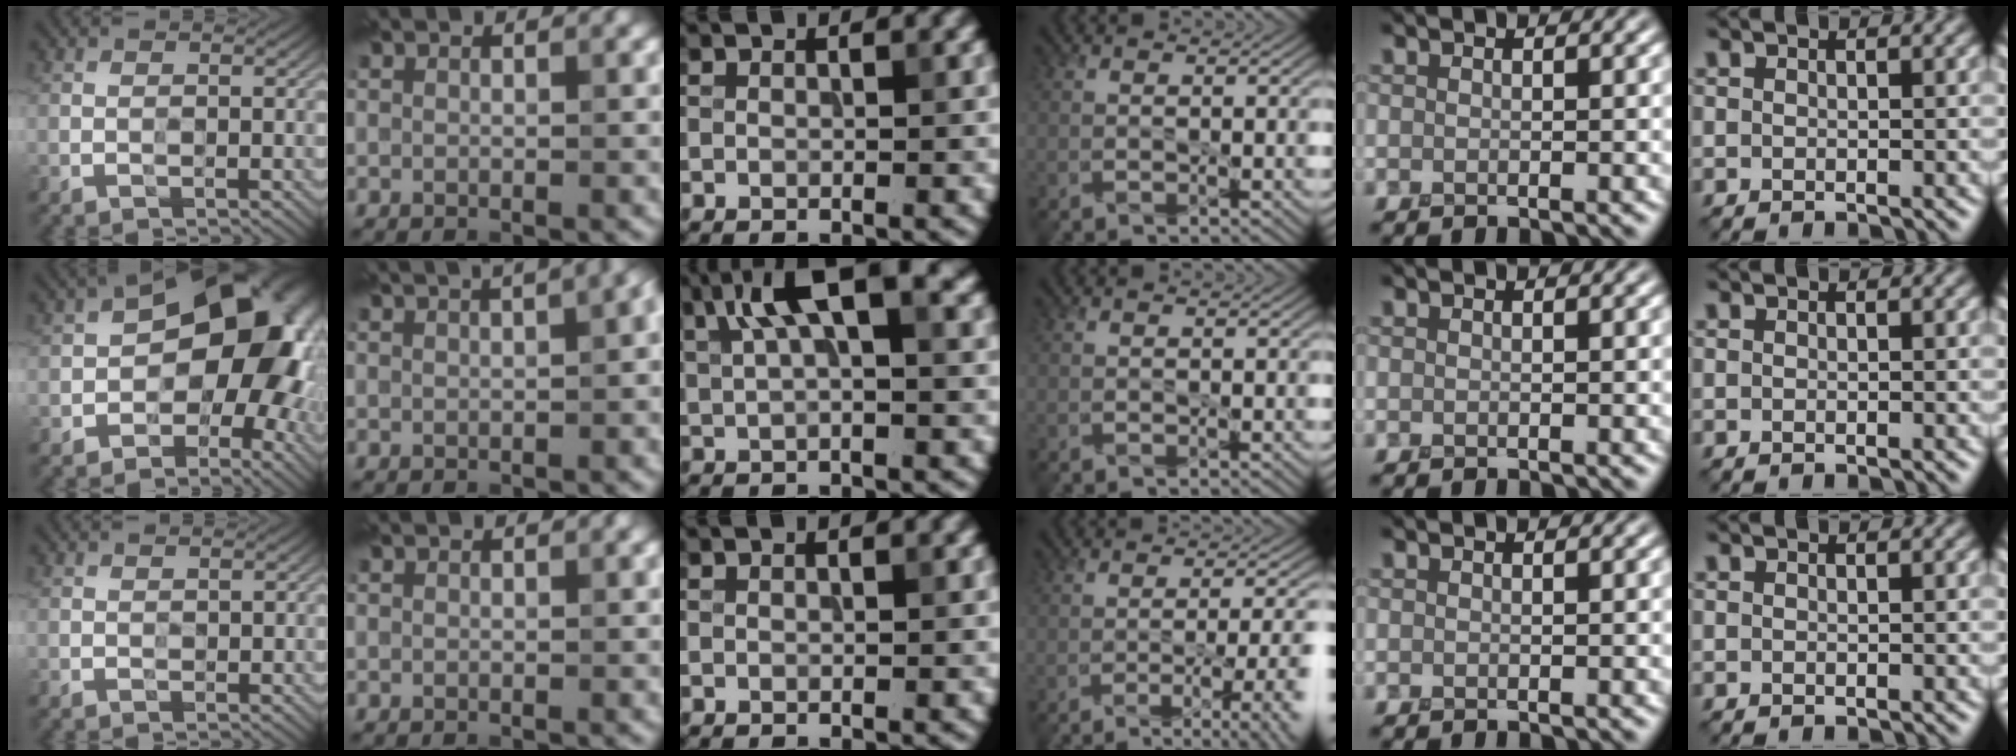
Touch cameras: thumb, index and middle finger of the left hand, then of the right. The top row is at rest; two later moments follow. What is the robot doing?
{"motion": "peel", "object": "velcro strap"}